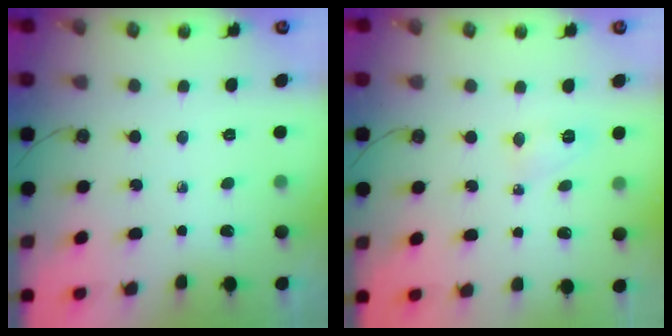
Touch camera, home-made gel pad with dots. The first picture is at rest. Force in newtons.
{"total": 5.1, "press": 5.1, "slide": 0.8}